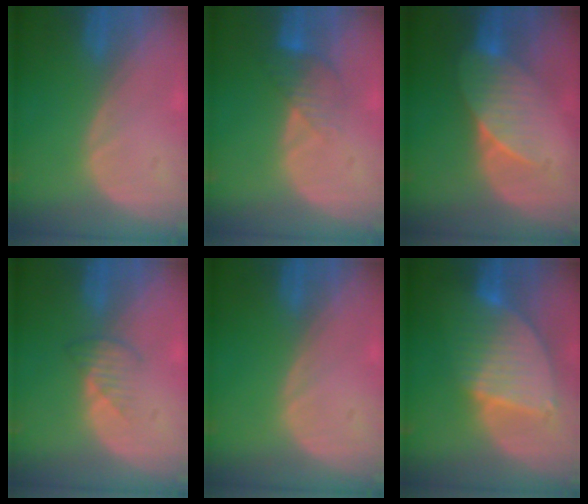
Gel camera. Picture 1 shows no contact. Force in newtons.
{"total": 4.4, "press": 3.8, "slide": 2.3}
{"total": 7.1, "press": 6.5, "slide": 2.8}
{"total": 2.7, "press": 2.6, "slide": 0.6}
{"total": 0.0}
{"total": 8.5, "press": 7.5, "slide": 4.1}